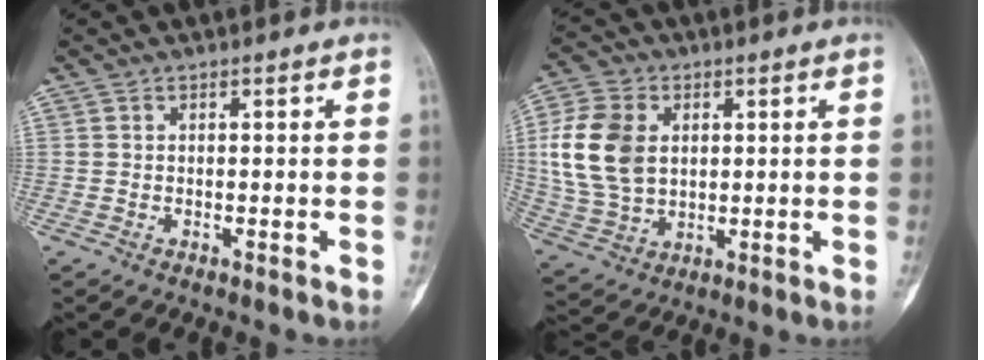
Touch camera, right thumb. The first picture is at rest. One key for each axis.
{"total": 14.1, "fx": 2.3, "fy": 10.1, "fz": 9.6, "tx": -0.180, "ty": 0.000, "tz": 0.046}